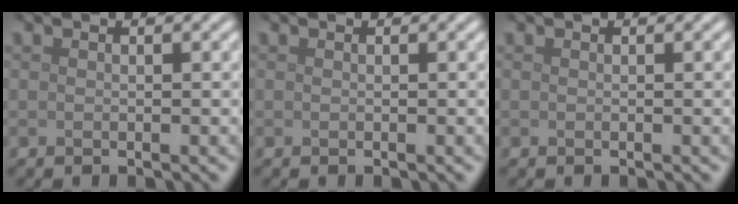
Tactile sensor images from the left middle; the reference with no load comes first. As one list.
[{"total": 0.0}, {"total": 0.0}]